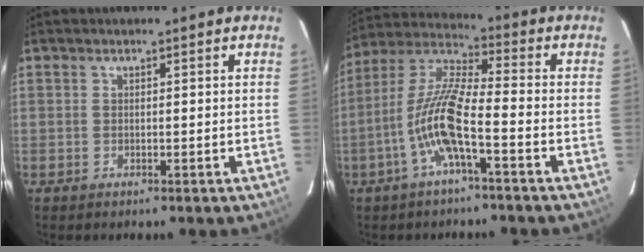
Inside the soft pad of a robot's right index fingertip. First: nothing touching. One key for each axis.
{"total": 11.0, "fx": -4.5, "fy": 1.6, "fz": 9.9, "tx": -0.210, "ty": 0.004, "tz": -0.091}